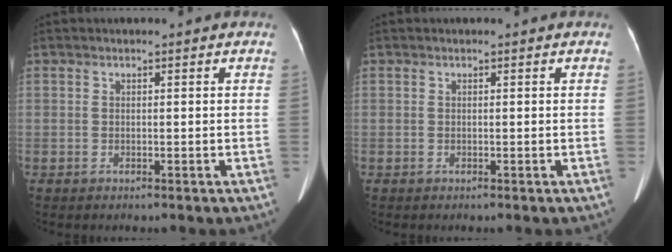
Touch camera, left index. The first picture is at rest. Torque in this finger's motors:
{"motor_torque": [0.00, 0.00, 0.00, 0.00]}